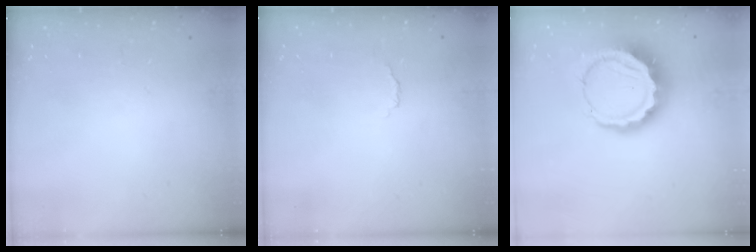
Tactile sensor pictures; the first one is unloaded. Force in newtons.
{"total": 2.9, "press": 2.8, "slide": 0.7}
{"total": 11.6, "press": 11.4, "slide": 2.4}